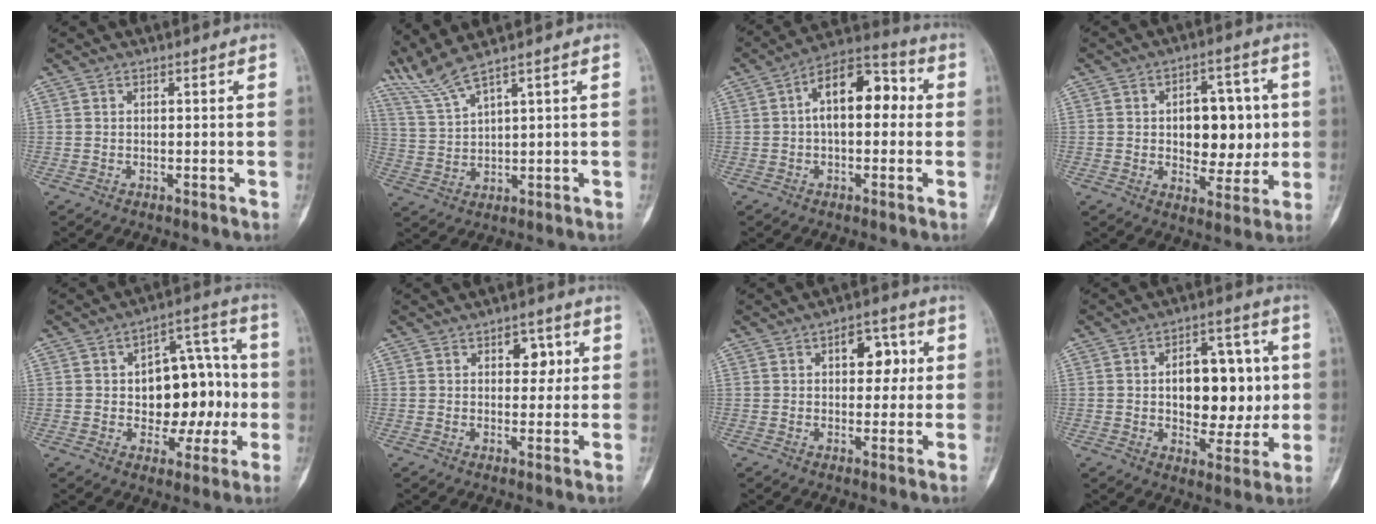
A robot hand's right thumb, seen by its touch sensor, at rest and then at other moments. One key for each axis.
{"total": 6.2, "fx": 5.4, "fy": -0.6, "fz": 3.0, "tx": -0.078, "ty": -0.022, "tz": 0.131}
{"total": 13.2, "fx": 1.4, "fy": 7.3, "fz": 10.9, "tx": -0.145, "ty": 0.041, "tz": 0.009}
{"total": 13.8, "fx": 0.8, "fy": 8.6, "fz": 10.7, "tx": -0.093, "ty": 0.014, "tz": 0.017}
{"total": 16.5, "fx": -0.7, "fy": 10.2, "fz": 12.9, "tx": -0.126, "ty": 0.044, "tz": -0.002}
{"total": 5.5, "fx": 1.7, "fy": 3.5, "fz": 3.8, "tx": -0.014, "ty": -0.002, "tz": 0.019}
{"total": 7.8, "fx": 1.8, "fy": 4.8, "fz": 5.8, "tx": -0.039, "ty": 0.010, "tz": 0.022}
{"total": 16.3, "fx": 0.8, "fy": 10.0, "fz": 12.8, "tx": -0.128, "ty": 0.020, "tz": 0.017}